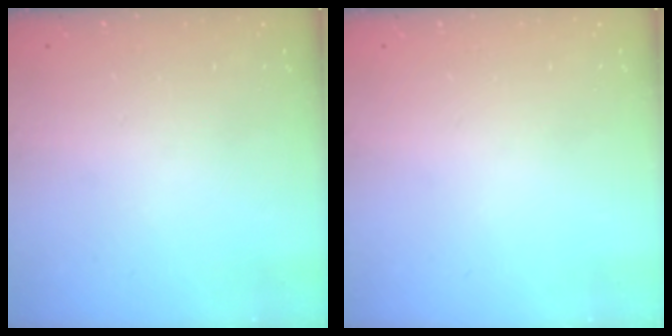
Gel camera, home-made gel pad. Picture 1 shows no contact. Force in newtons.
{"total": 0.0}